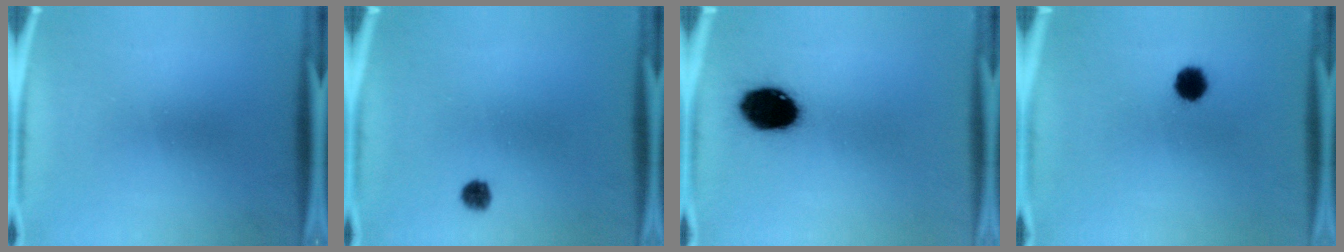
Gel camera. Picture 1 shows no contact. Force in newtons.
{"total": 2.2}
{"total": 13.1}
{"total": 5.3}